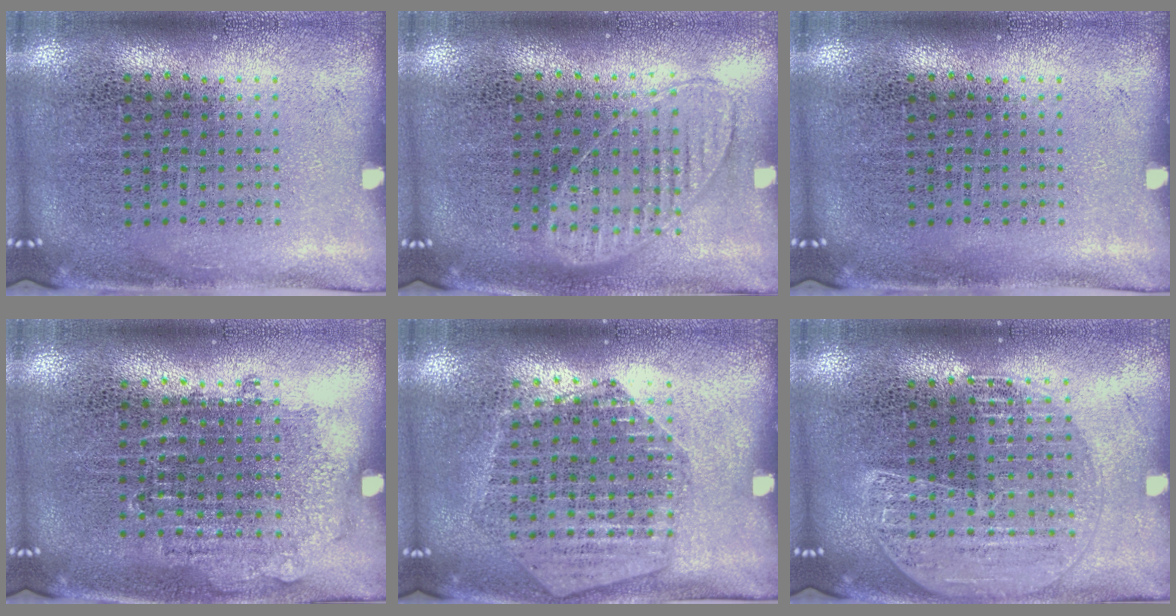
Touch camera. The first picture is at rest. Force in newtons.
{"total": 0.9, "press": 0.8, "slide": 0.3}
{"total": 0.0}
{"total": 0.8, "press": 0.7, "slide": 0.3}
{"total": 1.6, "press": 1.6, "slide": 0.2}
{"total": 1.7, "press": 1.6, "slide": 0.6}